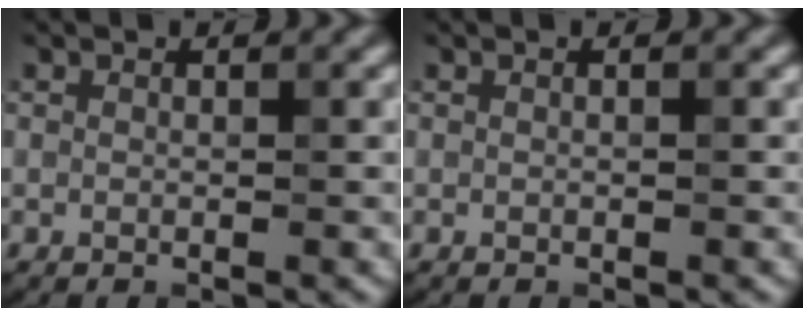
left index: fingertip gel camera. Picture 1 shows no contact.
{"total": 0.0}